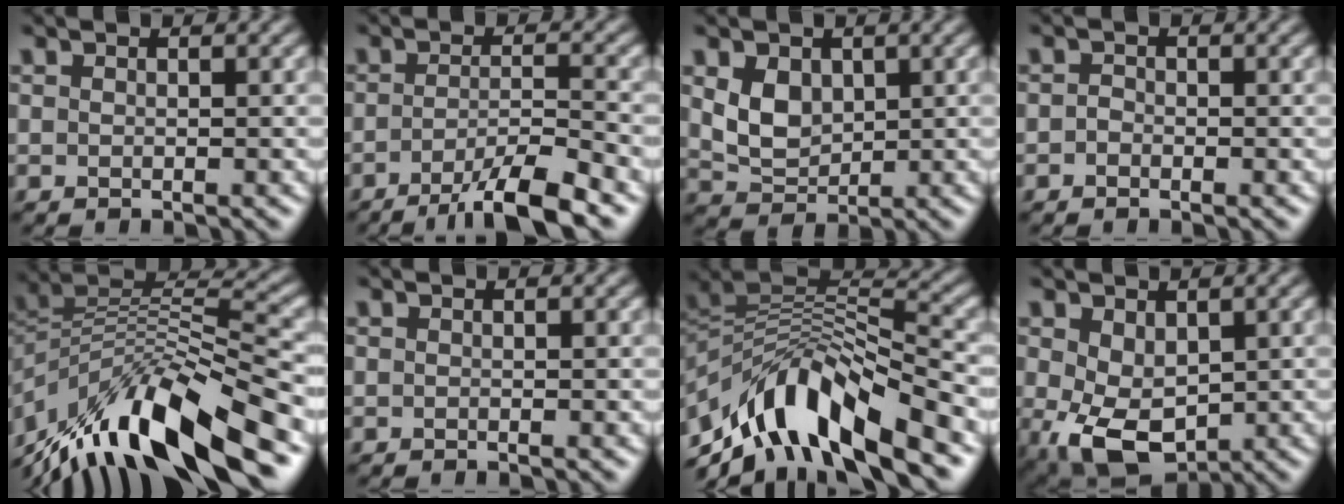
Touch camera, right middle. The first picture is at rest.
{"total": 6.4, "force": [-4.0, 1.2, 4.8], "torque": [-0.068, 0.003, -0.070]}
{"total": 3.5, "force": [1.0, 2.6, 2.2], "torque": [-0.047, -0.003, 0.021]}
{"total": 0.8, "force": [-0.3, 0.6, 0.4], "torque": [-0.011, 0.001, -0.008]}
{"total": 12.2, "force": [-7.0, 4.1, 9.1], "torque": [-0.176, 0.027, -0.126]}
{"total": 0.0}
{"total": 10.2, "force": [-5.5, 4.5, 7.3], "torque": [-0.124, 0.017, -0.101]}
{"total": 6.6, "force": [-1.0, 4.2, 5.0], "torque": [-0.120, -0.018, -0.010]}